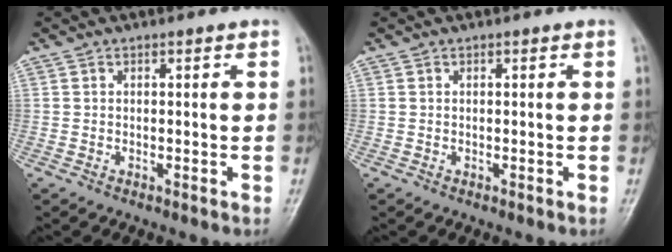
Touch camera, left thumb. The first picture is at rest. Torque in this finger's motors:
{"motor_torque": [-0.05, 0.06, -0.10, -0.03, 0.00]}